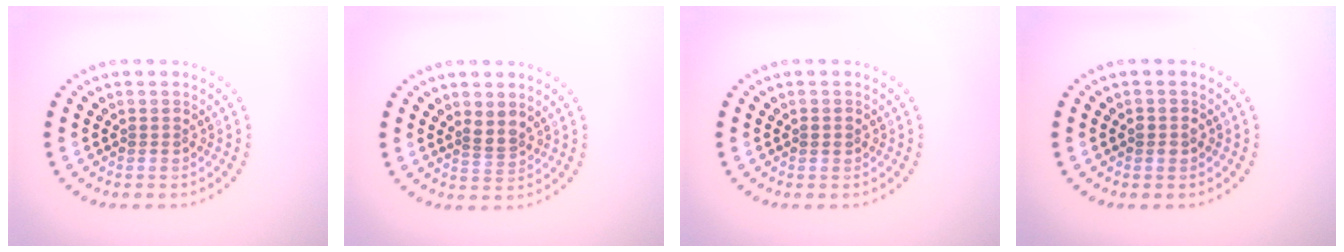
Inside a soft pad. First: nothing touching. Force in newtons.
{"total": 1.7, "press": 1.2, "slide": 1.2}
{"total": 0.8, "press": 0.8, "slide": 0.0}
{"total": 1.2, "press": 1.2, "slide": 0.1}